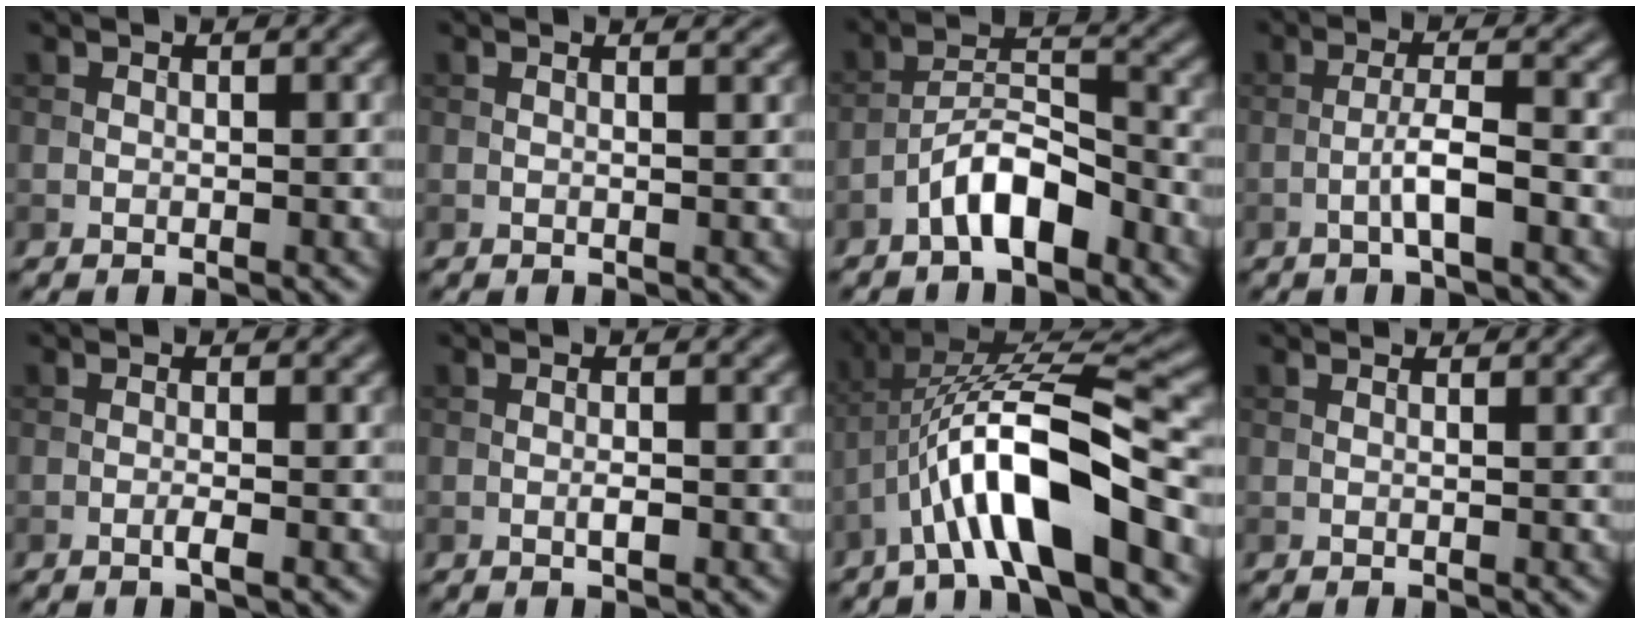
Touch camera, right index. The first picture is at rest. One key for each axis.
{"total": 2.1, "fx": 1.3, "fy": 0.9, "fz": 1.4, "tx": -0.008, "ty": 0.005, "tz": -0.008}
{"total": 5.1, "fx": -3.2, "fy": 1.8, "fz": 3.6, "tx": -0.057, "ty": 0.016, "tz": -0.061}
{"total": 3.1, "fx": -1.3, "fy": 0.3, "fz": 2.8, "tx": -0.051, "ty": 0.011, "tz": -0.028}
{"total": 1.3, "fx": -0.5, "fy": 0.2, "fz": 1.2, "tx": -0.019, "ty": 0.001, "tz": -0.014}
{"total": 1.1, "fx": -0.4, "fy": 0.2, "fz": 1.0, "tx": -0.019, "ty": 0.000, "tz": -0.007}
{"total": 10.9, "fx": -3.7, "fy": 2.8, "fz": 9.9, "tx": -0.177, "ty": 0.017, "tz": -0.067}
{"total": 0.9, "fx": 0.8, "fy": 0.2, "fz": 0.5, "tx": -0.015, "ty": -0.002, "tz": 0.002}